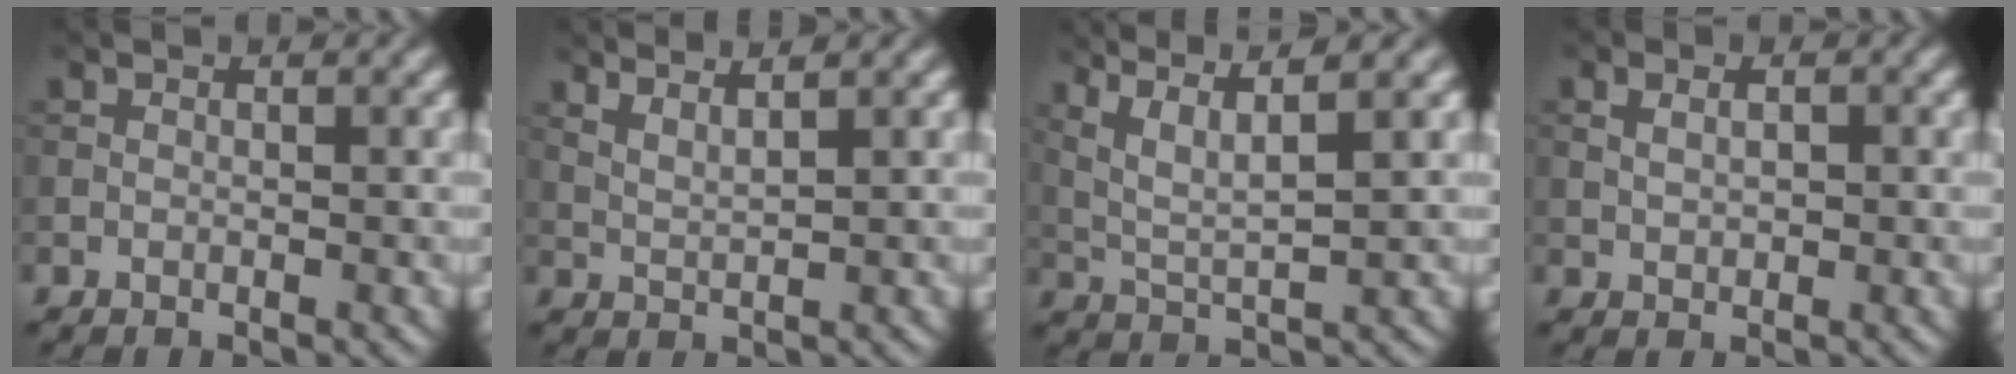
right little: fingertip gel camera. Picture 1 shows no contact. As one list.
[{"total": 2.7, "force": [2.2, 0.5, 1.5], "torque": [-0.024, 0.005, 0.033]}, {"total": 5.3, "force": [3.3, 0.9, 4.1], "torque": [-0.085, 0.010, 0.059]}, {"total": 2.0, "force": [0.5, 1.3, 1.4], "torque": [-0.027, 0.001, 0.012]}]